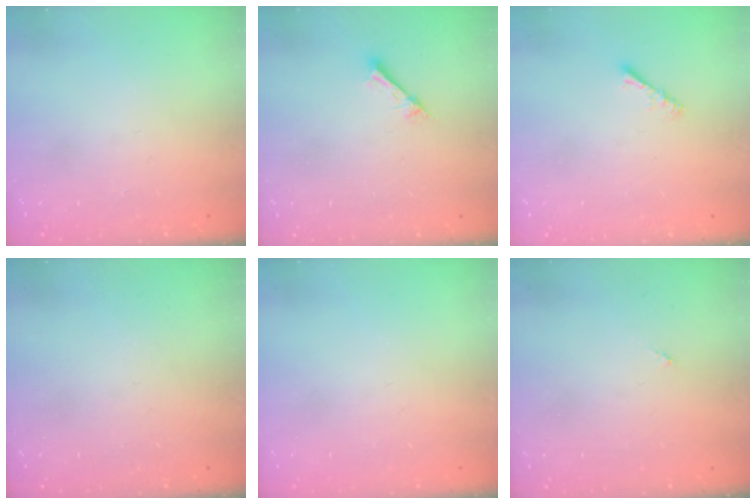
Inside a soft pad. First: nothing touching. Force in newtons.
{"total": 1.5, "press": 1.5, "slide": 0.1}
{"total": 2.3, "press": 2.3, "slide": 0.4}
{"total": 0.0}
{"total": 0.0}
{"total": 0.0}